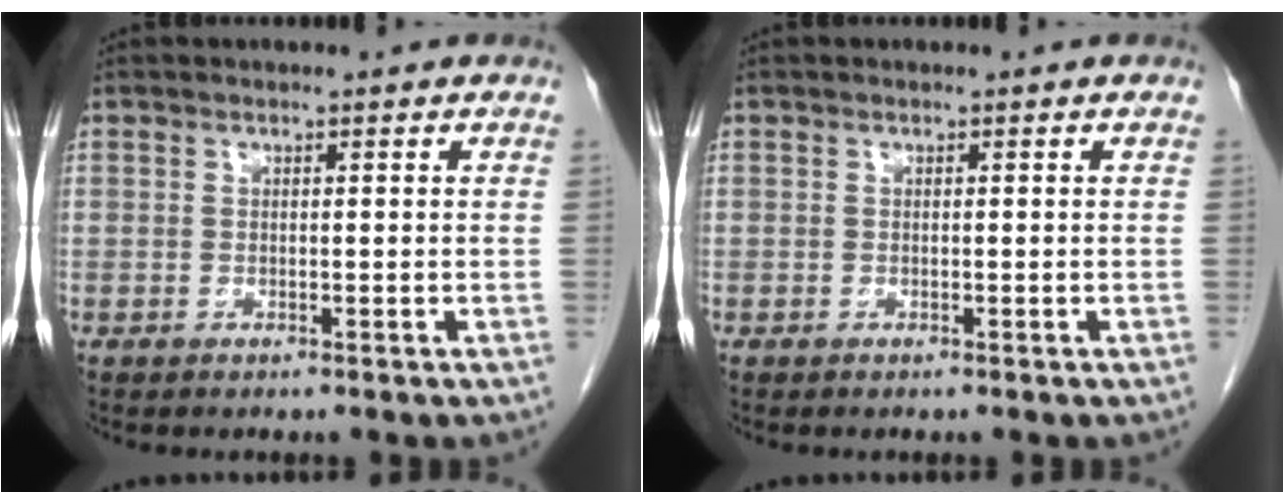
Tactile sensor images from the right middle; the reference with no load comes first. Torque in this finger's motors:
{"motor_torque": [0.02, -0.17, -0.11, -0.07]}